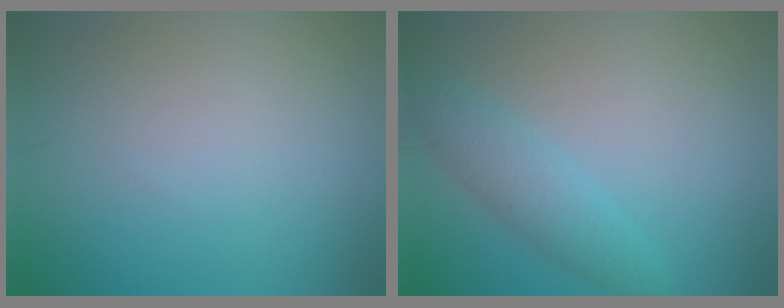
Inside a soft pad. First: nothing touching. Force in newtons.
{"total": 3.0, "press": 3.0, "slide": 0.1}